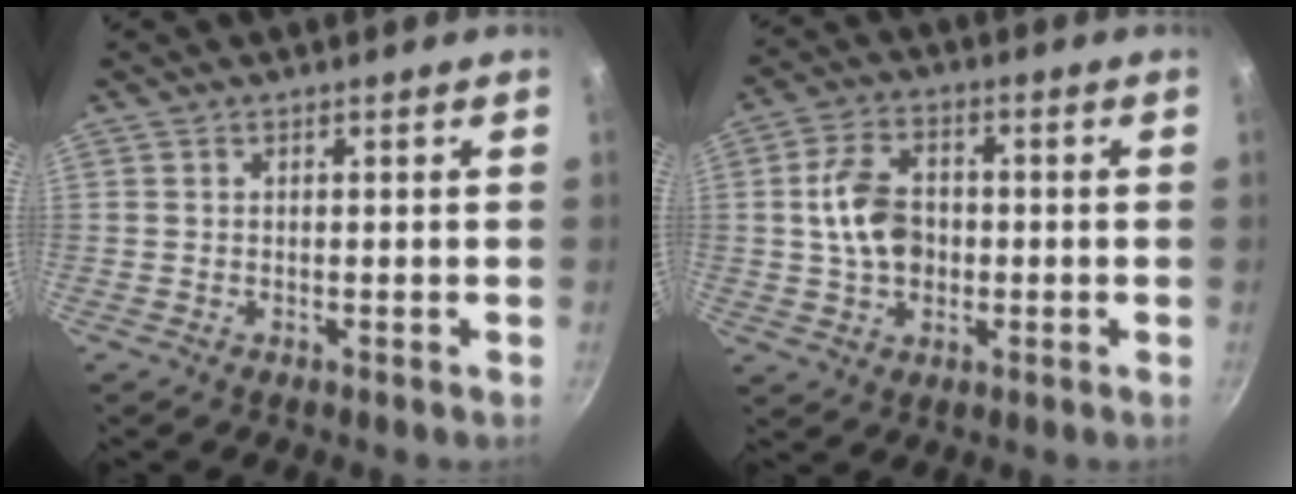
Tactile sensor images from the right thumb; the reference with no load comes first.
{"total": 9.7, "force": [-0.2, 6.9, 6.7], "torque": [-0.110, 0.016, -0.007]}